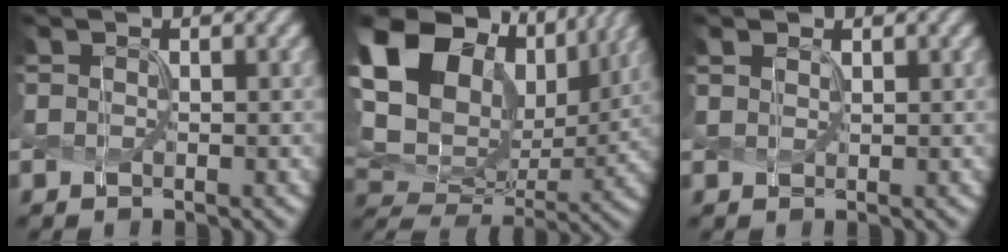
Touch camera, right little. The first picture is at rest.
{"total": 17.6, "force": [6.2, 11.9, 11.3], "torque": [-0.239, 0.028, 0.113]}
{"total": 0.8, "force": [0.6, 0.3, 0.4], "torque": [-0.015, 0.001, 0.015]}